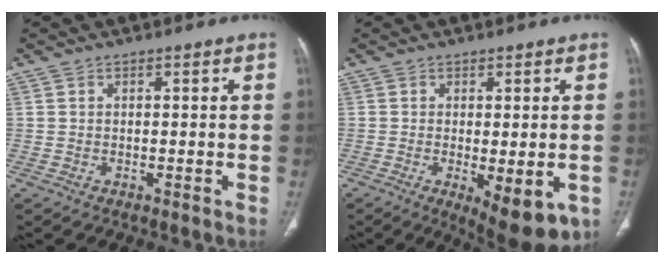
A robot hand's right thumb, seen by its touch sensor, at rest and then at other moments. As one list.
[{"total": 10.0, "force": [-3.4, 3.7, 8.6], "torque": [-0.116, -0.016, -0.043]}]